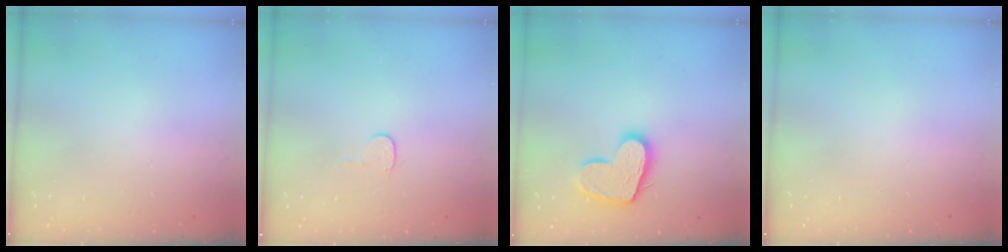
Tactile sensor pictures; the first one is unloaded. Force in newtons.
{"total": 4.0, "press": 4.0, "slide": 0.4}
{"total": 14.0, "press": 14.0, "slide": 1.3}
{"total": 0.0}